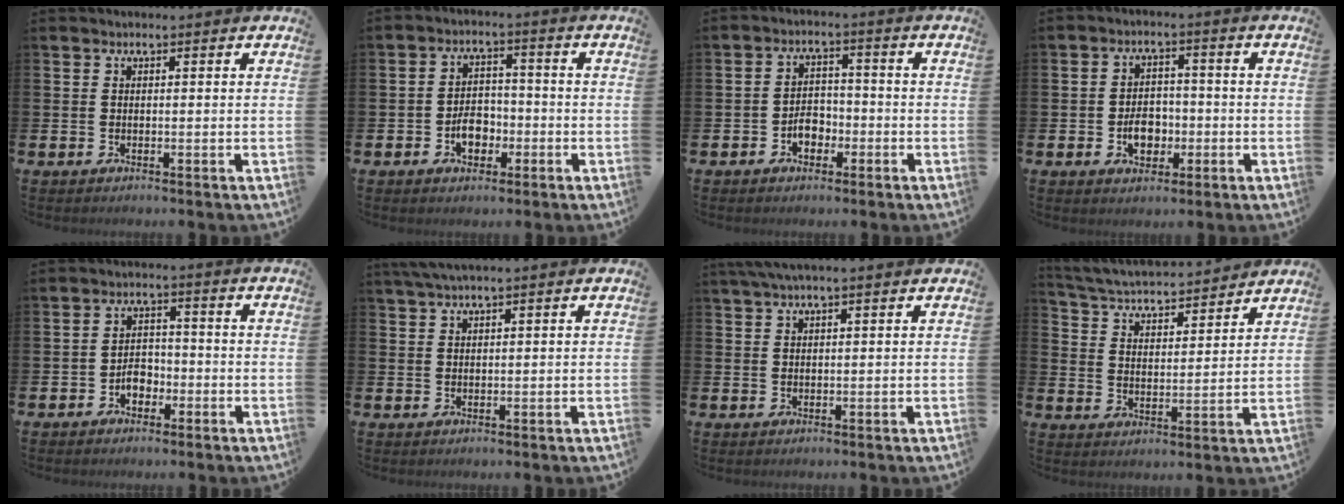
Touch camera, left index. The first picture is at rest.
{"total": 4.4, "force": [-1.6, 3.0, 2.7], "torque": [-0.030, -0.001, -0.037]}
{"total": 3.6, "force": [-1.7, 2.5, 2.0], "torque": [-0.026, 0.002, -0.039]}
{"total": 4.7, "force": [-1.3, 3.4, 3.1], "torque": [-0.037, -0.001, -0.029]}
{"total": 3.3, "force": [-1.6, 2.3, 1.7], "torque": [-0.021, 0.001, -0.038]}
{"total": 2.3, "force": [1.8, 0.0, 1.4], "torque": [-0.032, 0.004, 0.033]}
{"total": 2.8, "force": [2.2, 0.1, 1.7], "torque": [-0.039, 0.003, 0.040]}
{"total": 4.5, "force": [4.5, 0.5, 0.6], "torque": [-0.034, -0.044, 0.072]}